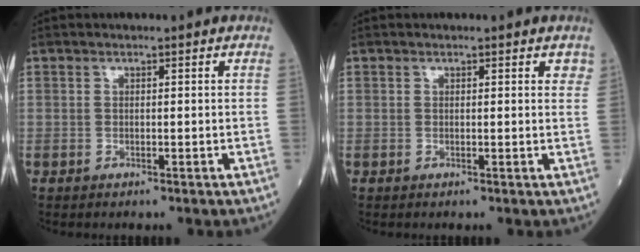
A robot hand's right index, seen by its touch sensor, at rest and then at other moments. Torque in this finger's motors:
{"motor_torque": [0.09, 0.15, -0.02, -0.01]}